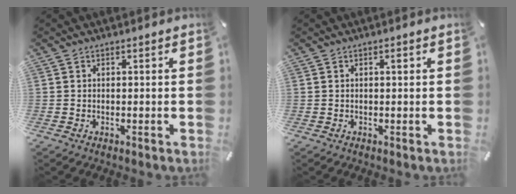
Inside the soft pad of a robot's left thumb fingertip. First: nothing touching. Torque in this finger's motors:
{"motor_torque": [0.23, 0.23, 0.10, -0.22, 0.04]}